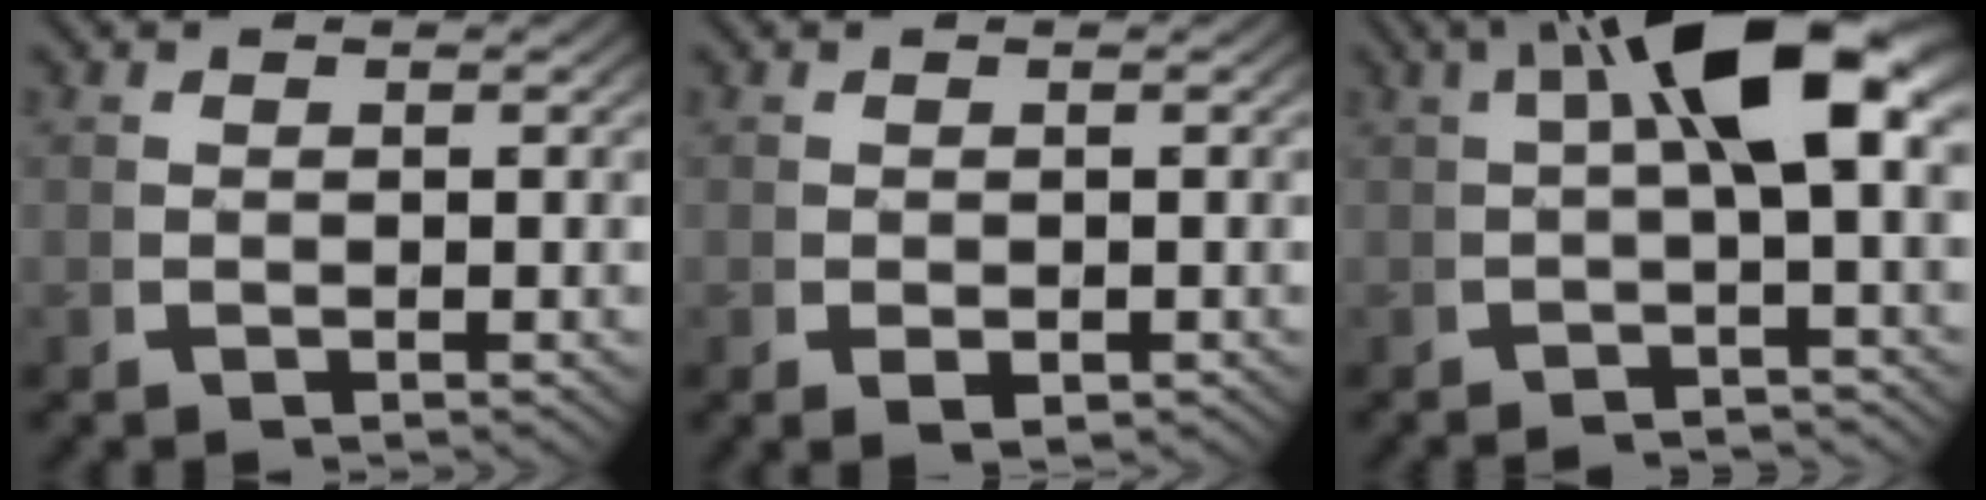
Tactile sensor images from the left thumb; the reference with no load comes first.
{"total": 1.5, "force": [-0.4, 1.0, 1.0], "torque": [-0.022, -0.011, 0.000]}
{"total": 9.7, "force": [1.1, 3.5, 9.0], "torque": [-0.136, 0.010, 0.013]}